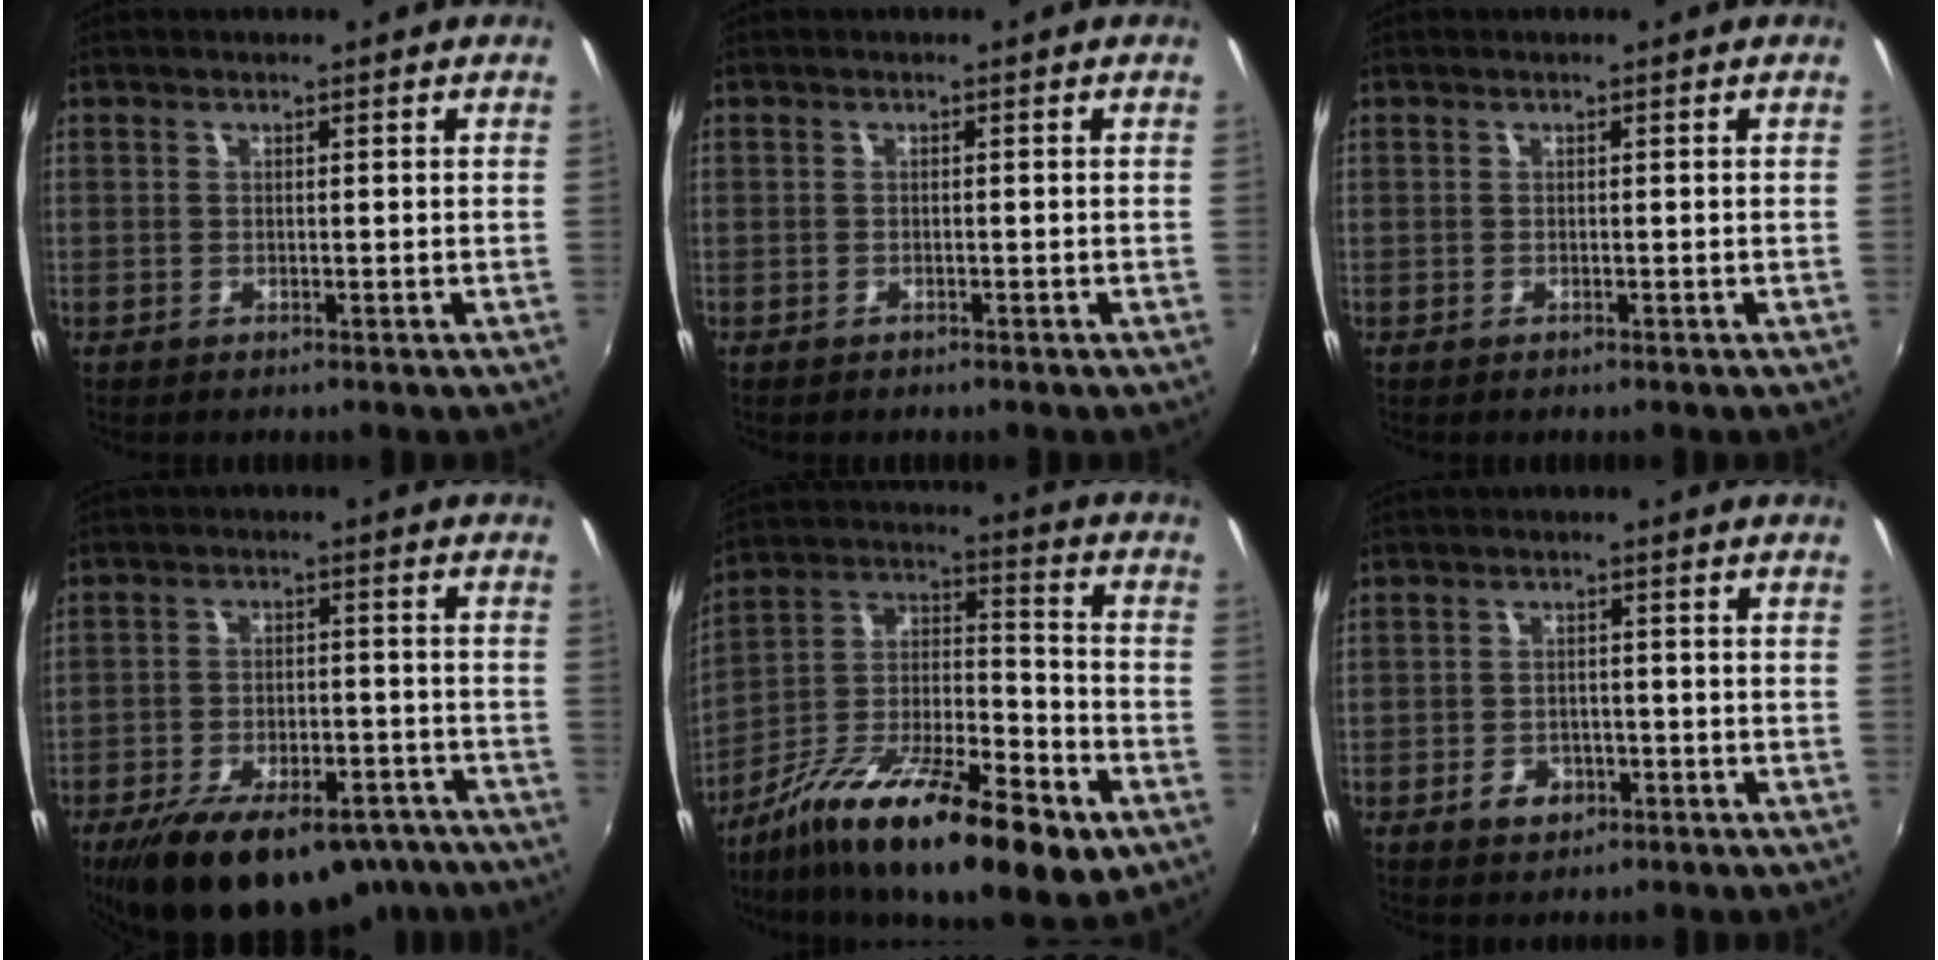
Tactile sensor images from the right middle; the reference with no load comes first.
{"total": 0.7, "force": [-0.6, 0.3, 0.1], "torque": [-0.006, -0.002, -0.010]}
{"total": 0.0}
{"total": 21.4, "force": [-15.7, 9.1, 11.3], "torque": [-0.206, -0.013, -0.212]}
{"total": 25.1, "force": [-14.1, 7.8, 19.2], "torque": [-0.322, -0.024, -0.239]}
{"total": 4.0, "force": [-2.1, 2.9, 1.8], "torque": [-0.042, 0.002, -0.028]}